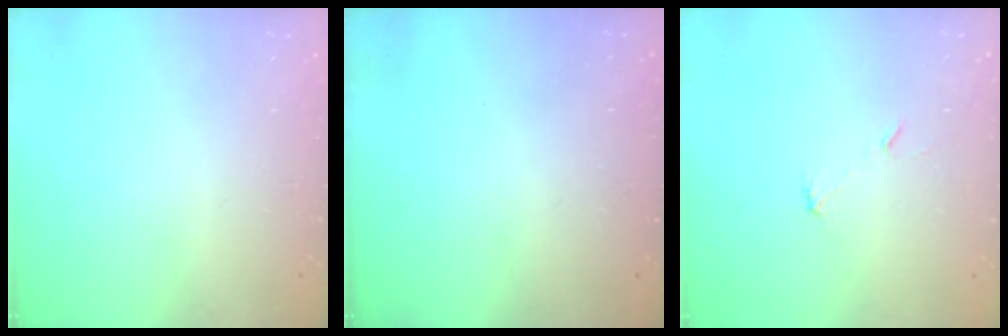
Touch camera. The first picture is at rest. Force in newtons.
{"total": 3.2, "press": 3.2, "slide": 0.1}
{"total": 4.9, "press": 4.9, "slide": 0.3}